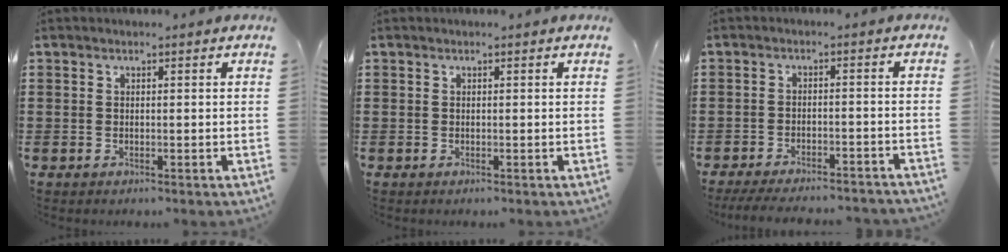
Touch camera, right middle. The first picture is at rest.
{"total": 0.0}
{"total": 4.2, "force": [-4.0, 0.1, 1.2], "torque": [-0.026, -0.004, -0.080]}